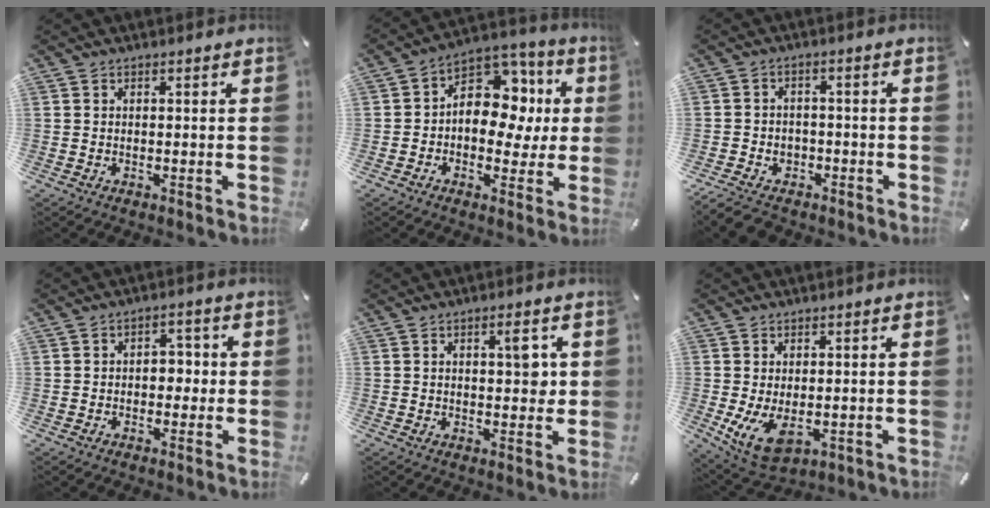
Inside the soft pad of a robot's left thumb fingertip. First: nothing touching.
{"total": 13.4, "force": [1.6, 10.3, 8.5], "torque": [-0.109, -0.015, 0.031]}
{"total": 5.2, "force": [-3.5, 3.6, 1.5], "torque": [-0.027, 0.023, -0.068]}
{"total": 4.0, "force": [-0.8, 2.8, 2.7], "torque": [-0.035, 0.007, -0.021]}
{"total": 5.3, "force": [1.5, 2.4, 4.5], "torque": [-0.051, -0.010, 0.015]}
{"total": 7.5, "force": [-0.5, 4.6, 5.8], "torque": [-0.115, -0.011, -0.005]}